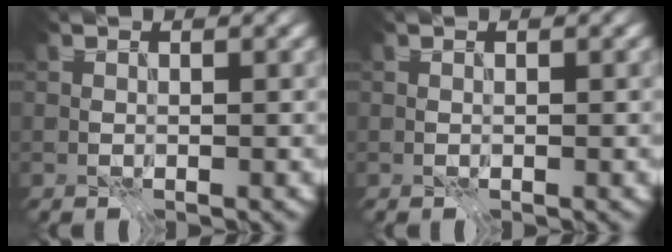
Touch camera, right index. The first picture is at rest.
{"total": 0.0}